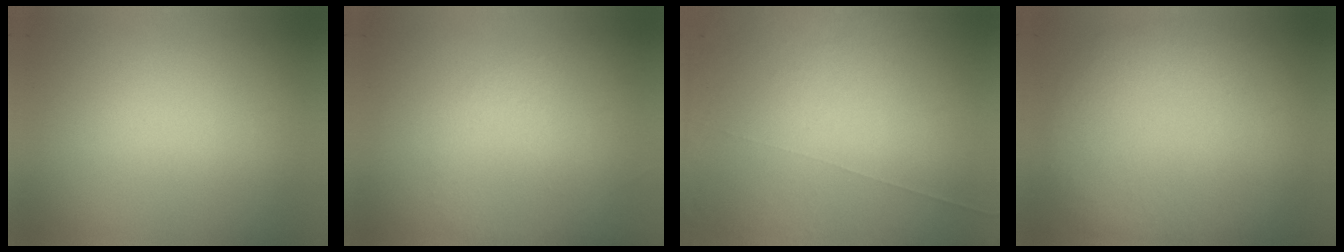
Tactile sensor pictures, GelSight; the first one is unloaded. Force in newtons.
{"total": 1.3}
{"total": 6.7}
{"total": 2.2}